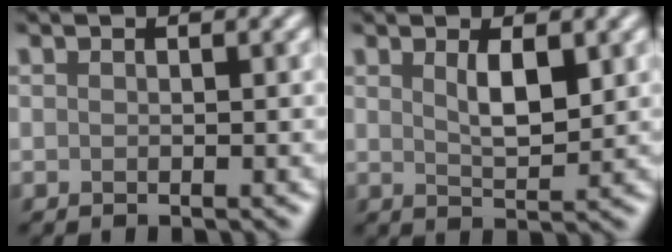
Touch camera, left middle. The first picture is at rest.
{"total": 2.8, "force": [1.1, 0.8, 2.4], "torque": [-0.044, -0.003, 0.022]}